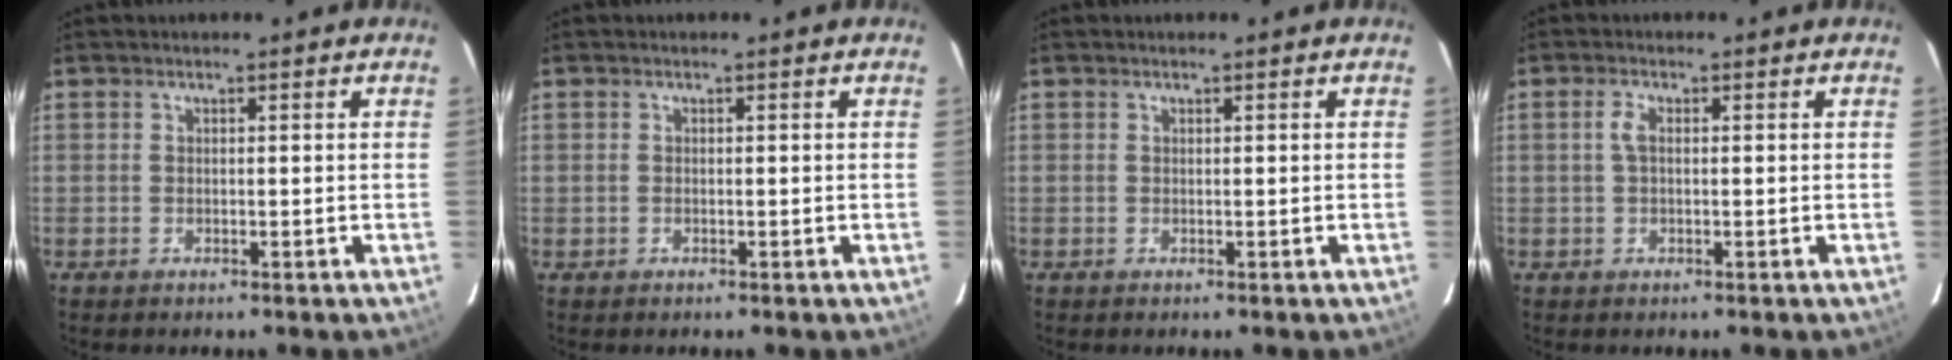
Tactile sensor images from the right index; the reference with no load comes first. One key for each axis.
{"total": 0.0}
{"total": 0.0}
{"total": 2.0, "fx": 0.2, "fy": 0.9, "fz": 1.8, "tx": -0.039, "ty": 0.005, "tz": 0.002}